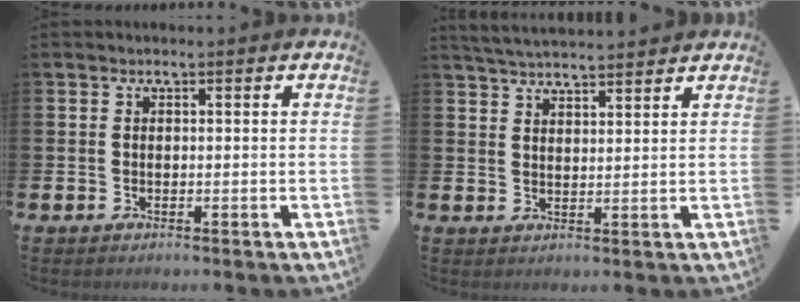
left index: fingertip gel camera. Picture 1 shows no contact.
{"total": 4.0, "force": [4.0, 0.2, 0.4], "torque": [-0.019, -0.019, 0.073]}